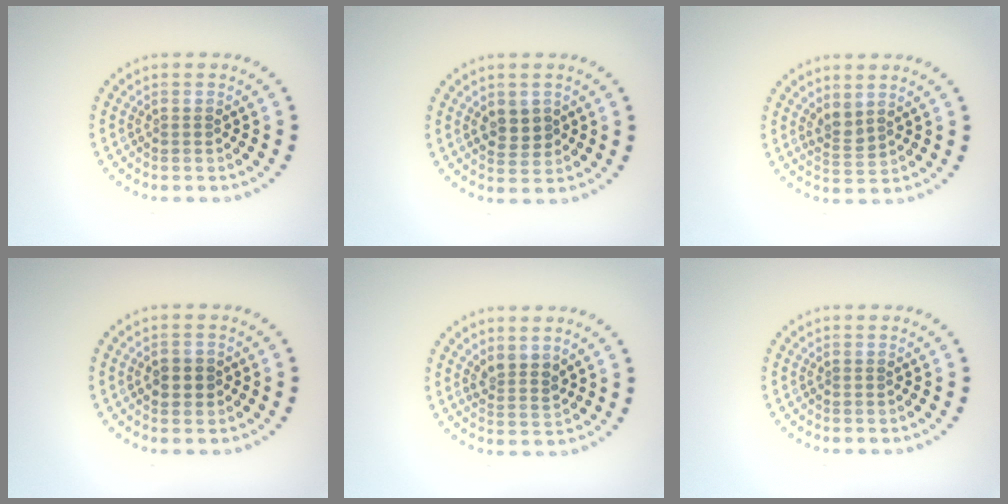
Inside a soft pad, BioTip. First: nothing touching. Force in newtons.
{"total": 1.8, "press": 1.7, "slide": 0.5}
{"total": 1.6, "press": 1.4, "slide": 0.9}
{"total": 1.8, "press": 1.8, "slide": 0.3}
{"total": 2.1, "press": 1.7, "slide": 1.2}
{"total": 0.0}